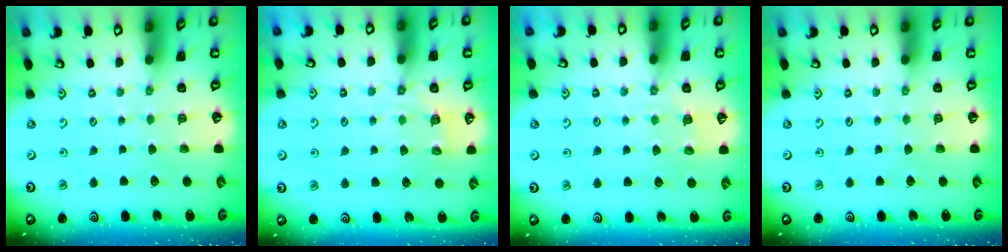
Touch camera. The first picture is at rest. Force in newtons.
{"total": 4.7, "press": 4.4, "slide": 1.4}
{"total": 4.2, "press": 4.1, "slide": 0.9}
{"total": 0.0}